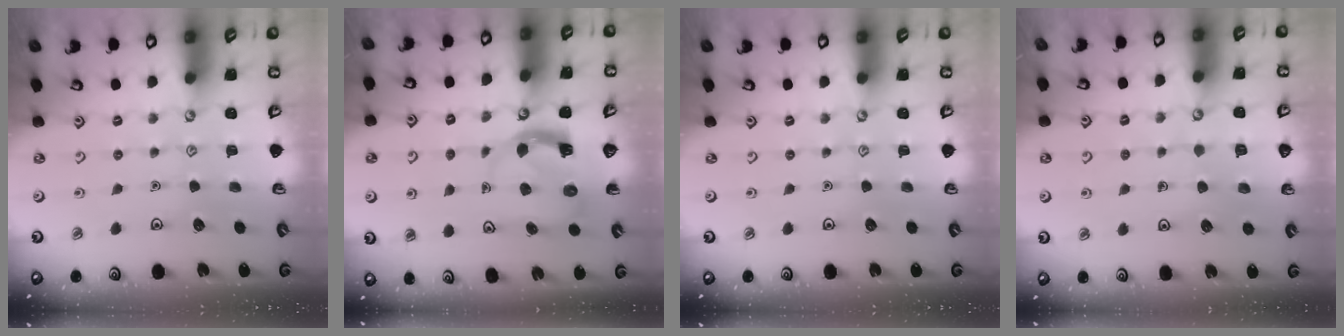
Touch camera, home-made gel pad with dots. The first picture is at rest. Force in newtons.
{"total": 4.2, "press": 4.2, "slide": 0.2}
{"total": 0.0}
{"total": 2.8, "press": 2.8, "slide": 0.3}